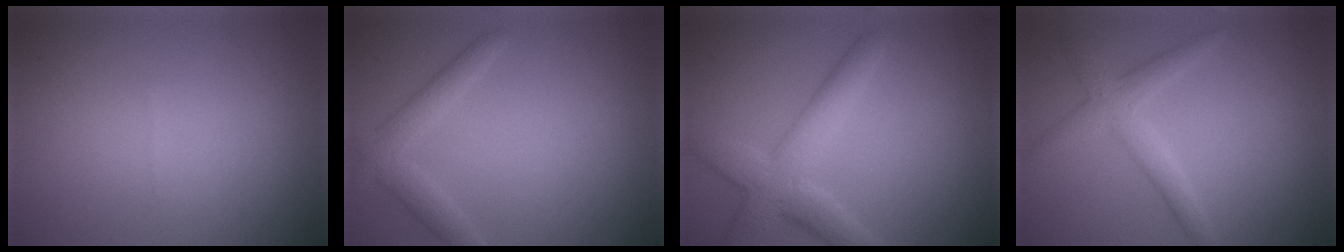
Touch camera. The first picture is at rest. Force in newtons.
{"total": 2.6, "press": 2.6, "slide": 0.1}
{"total": 4.9, "press": 4.9, "slide": 0.3}
{"total": 3.0, "press": 3.0, "slide": 0.1}